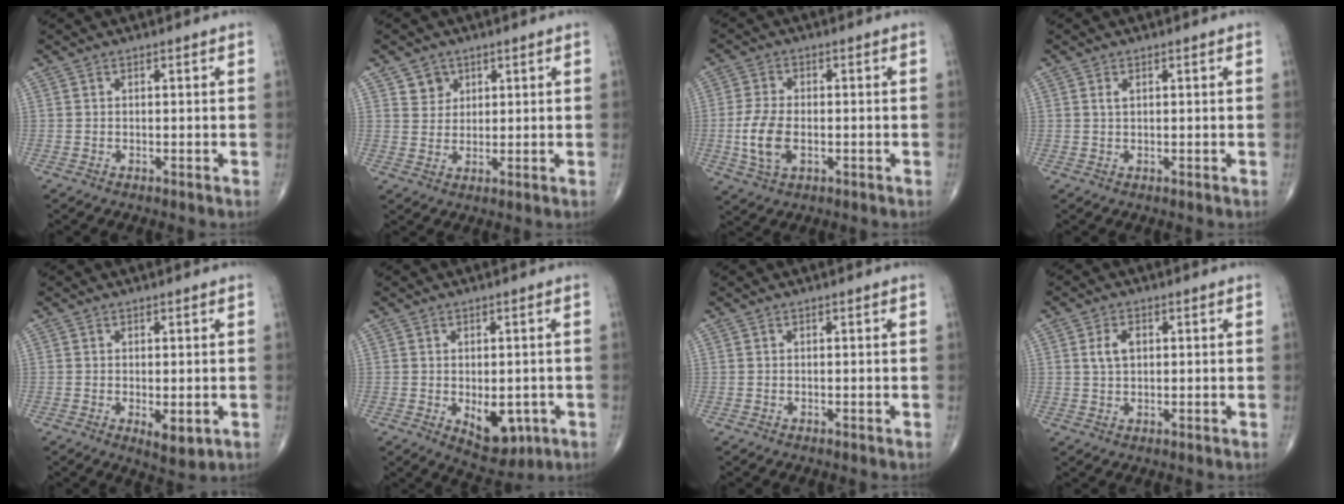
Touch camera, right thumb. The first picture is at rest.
{"total": 3.7, "force": [2.1, 3.0, 0.6], "torque": [0.010, -0.014, 0.036]}
{"total": 7.5, "force": [-1.4, 4.3, 6.1], "torque": [-0.129, 0.001, -0.026]}
{"total": 1.0, "force": [0.4, 0.5, 0.8], "torque": [-0.017, 0.004, 0.010]}
{"total": 4.0, "force": [-0.9, 1.8, 3.5], "torque": [-0.044, -0.011, -0.006]}
{"total": 7.9, "force": [-2.0, 4.7, 6.0], "torque": [-0.052, -0.005, -0.014]}
{"total": 0.0}
{"total": 3.7, "force": [0.9, 2.3, 2.7], "torque": [-0.051, 0.003, 0.017]}